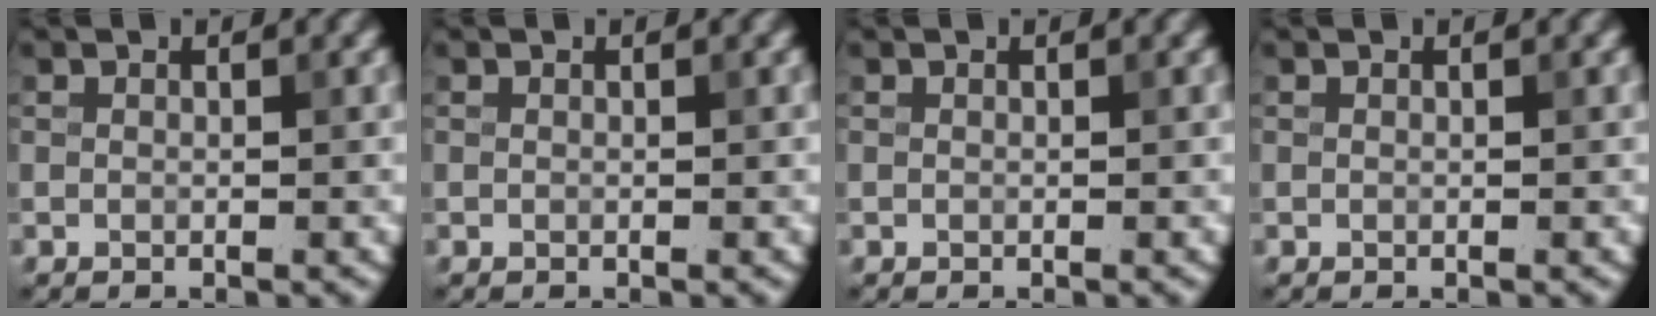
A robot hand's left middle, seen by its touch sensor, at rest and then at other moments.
{"total": 0.0}
{"total": 0.0}
{"total": 0.0}